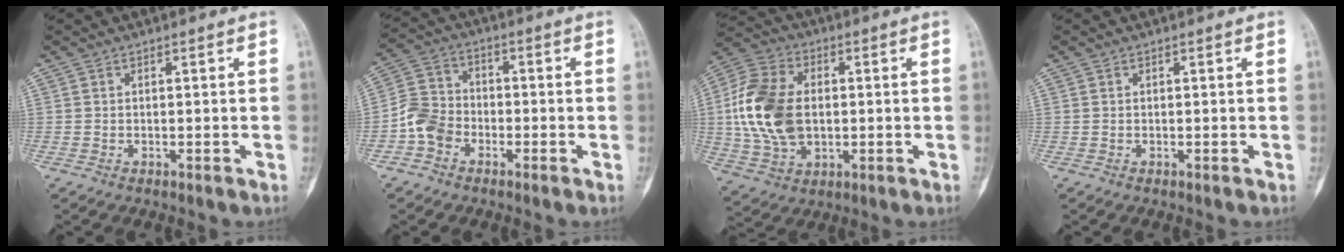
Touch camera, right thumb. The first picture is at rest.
{"total": 7.0, "force": [-2.8, 5.8, 2.6], "torque": [-0.039, 0.025, -0.064]}
{"total": 16.7, "force": [0.7, 11.5, 12.1], "torque": [-0.238, 0.011, 0.015]}
{"total": 0.0}